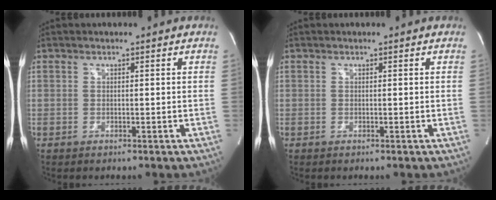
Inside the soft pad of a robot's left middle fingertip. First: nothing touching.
{"total": 0.0}